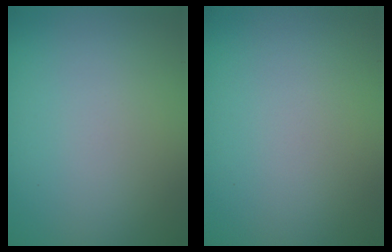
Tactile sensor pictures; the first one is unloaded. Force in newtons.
{"total": 0.0}